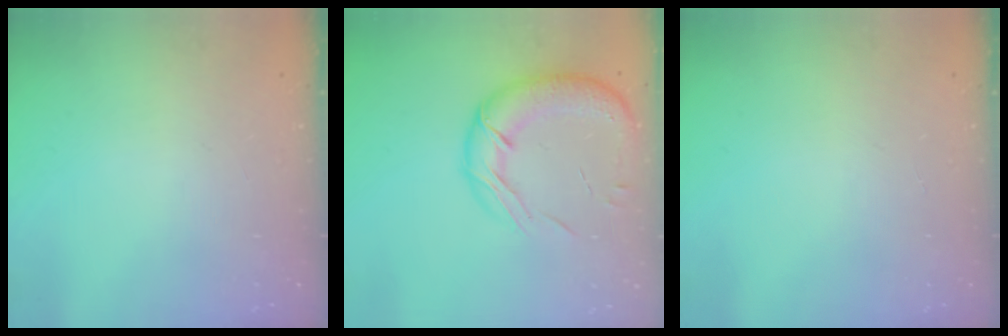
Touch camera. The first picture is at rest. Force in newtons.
{"total": 17.6, "press": 17.1, "slide": 4.2}
{"total": 0.0}